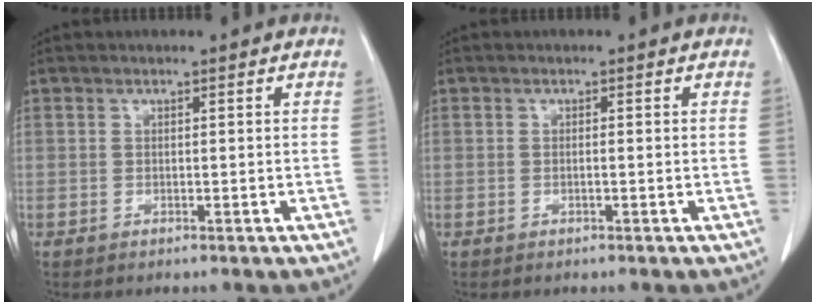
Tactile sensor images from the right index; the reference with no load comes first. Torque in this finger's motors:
{"motor_torque": [0.03, 0.14, -0.02, 0.01]}